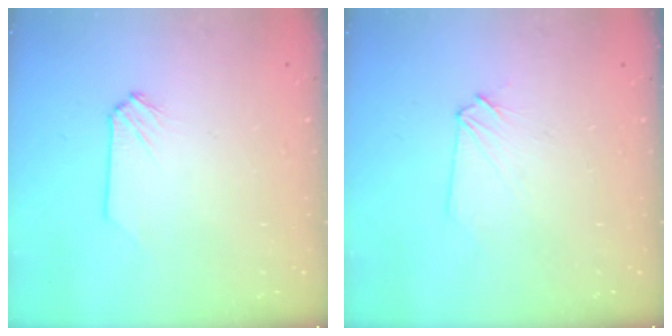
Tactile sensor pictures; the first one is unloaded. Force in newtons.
{"total": 2.5, "press": 2.4, "slide": 0.4}